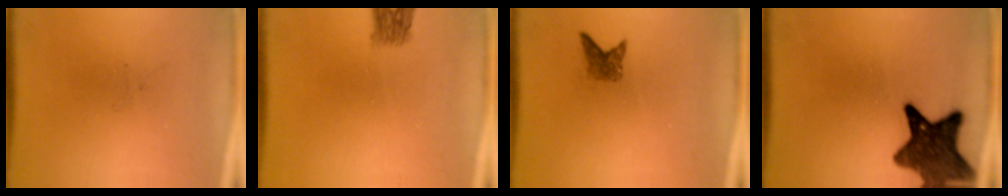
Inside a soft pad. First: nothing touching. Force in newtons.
{"total": 2.5}
{"total": 1.9}
{"total": 11.5}